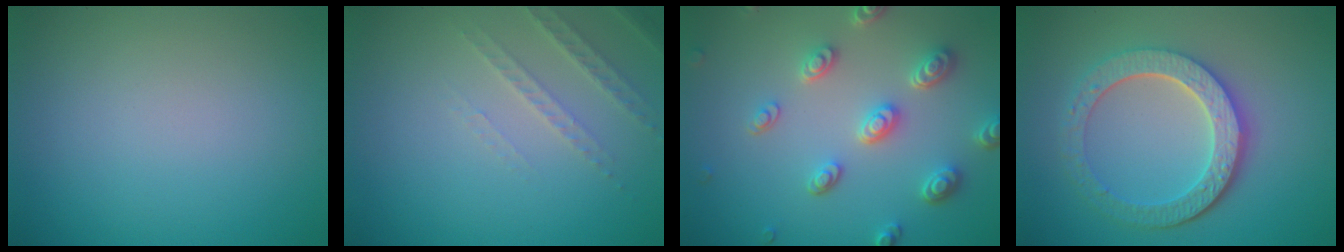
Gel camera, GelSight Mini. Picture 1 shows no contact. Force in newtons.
{"total": 2.2, "press": 2.1, "slide": 0.7}
{"total": 4.6, "press": 3.7, "slide": 2.7}
{"total": 5.6, "press": 4.5, "slide": 3.4}